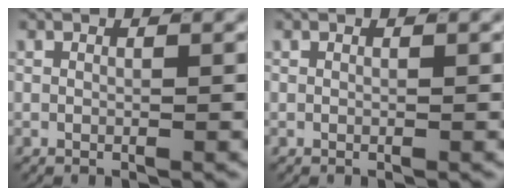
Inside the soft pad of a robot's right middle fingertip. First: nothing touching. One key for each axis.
{"total": 0.0}